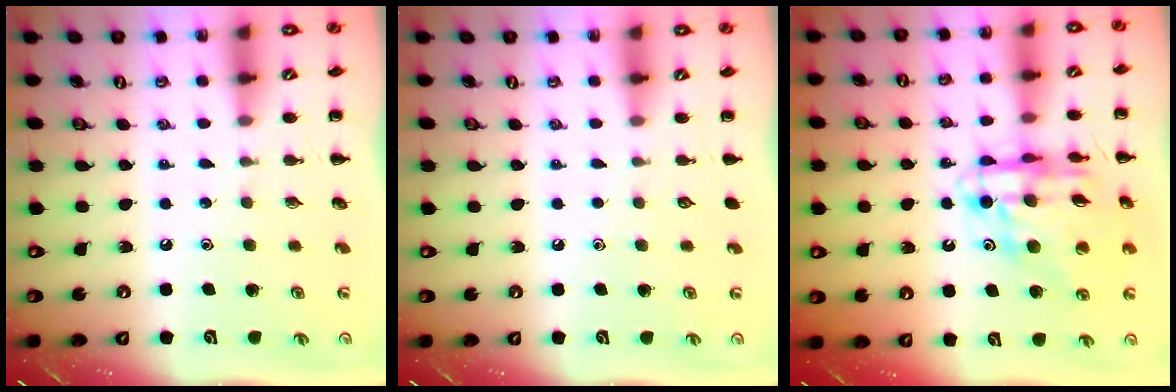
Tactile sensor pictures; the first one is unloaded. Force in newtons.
{"total": 0.0}
{"total": 15.6, "press": 15.1, "slide": 4.0}